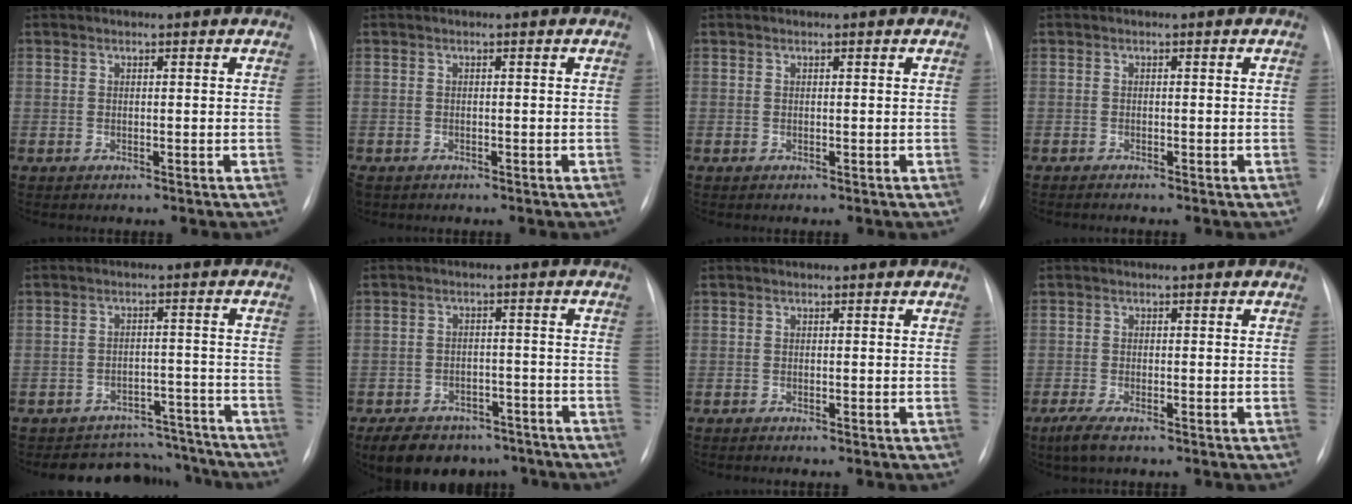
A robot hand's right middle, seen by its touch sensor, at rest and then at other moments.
{"total": 2.1, "force": [-1.5, 1.3, 0.6], "torque": [-0.016, -0.003, -0.022]}
{"total": 0.0}
{"total": 1.1, "force": [-1.0, 0.0, 0.6], "torque": [-0.008, -0.002, -0.010]}
{"total": 9.3, "force": [-8.8, 3.0, -1.0], "torque": [0.034, 0.041, -0.112]}
{"total": 12.5, "force": [-9.7, 6.8, 4.1], "torque": [-0.066, 0.006, -0.129]}
{"total": 0.8, "force": [-0.7, 0.0, 0.4], "torque": [-0.006, -0.002, -0.007]}
{"total": 3.5, "force": [-2.4, 0.7, 2.5], "torque": [-0.057, -0.011, -0.042]}